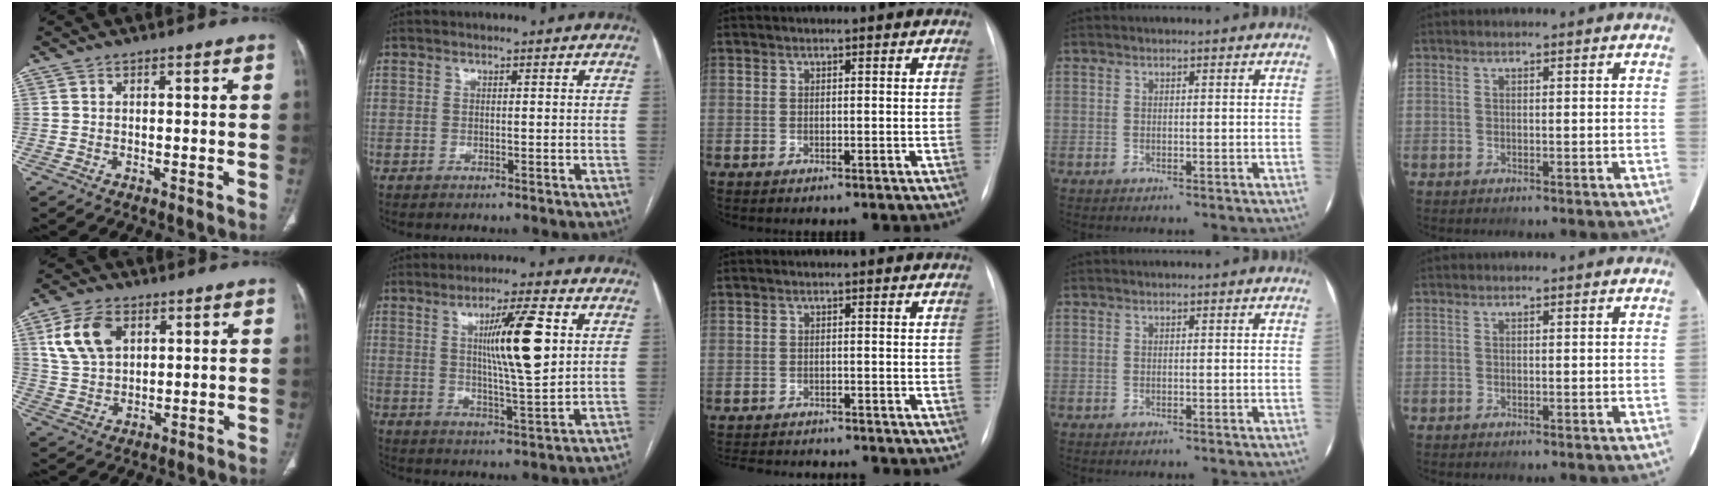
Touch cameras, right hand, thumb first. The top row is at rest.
{"thumb": {"total": 10.5, "force": [4.1, 6.8, 6.9], "torque": [-0.120, -0.007, 0.085]}, "index": {"total": 11.1, "force": [2.8, 0.6, 10.7], "torque": [-0.175, -0.003, 0.046]}, "middle": {"total": 7.5, "force": [-7.2, 1.1, 2.0], "torque": [-0.024, -0.001, -0.100]}}